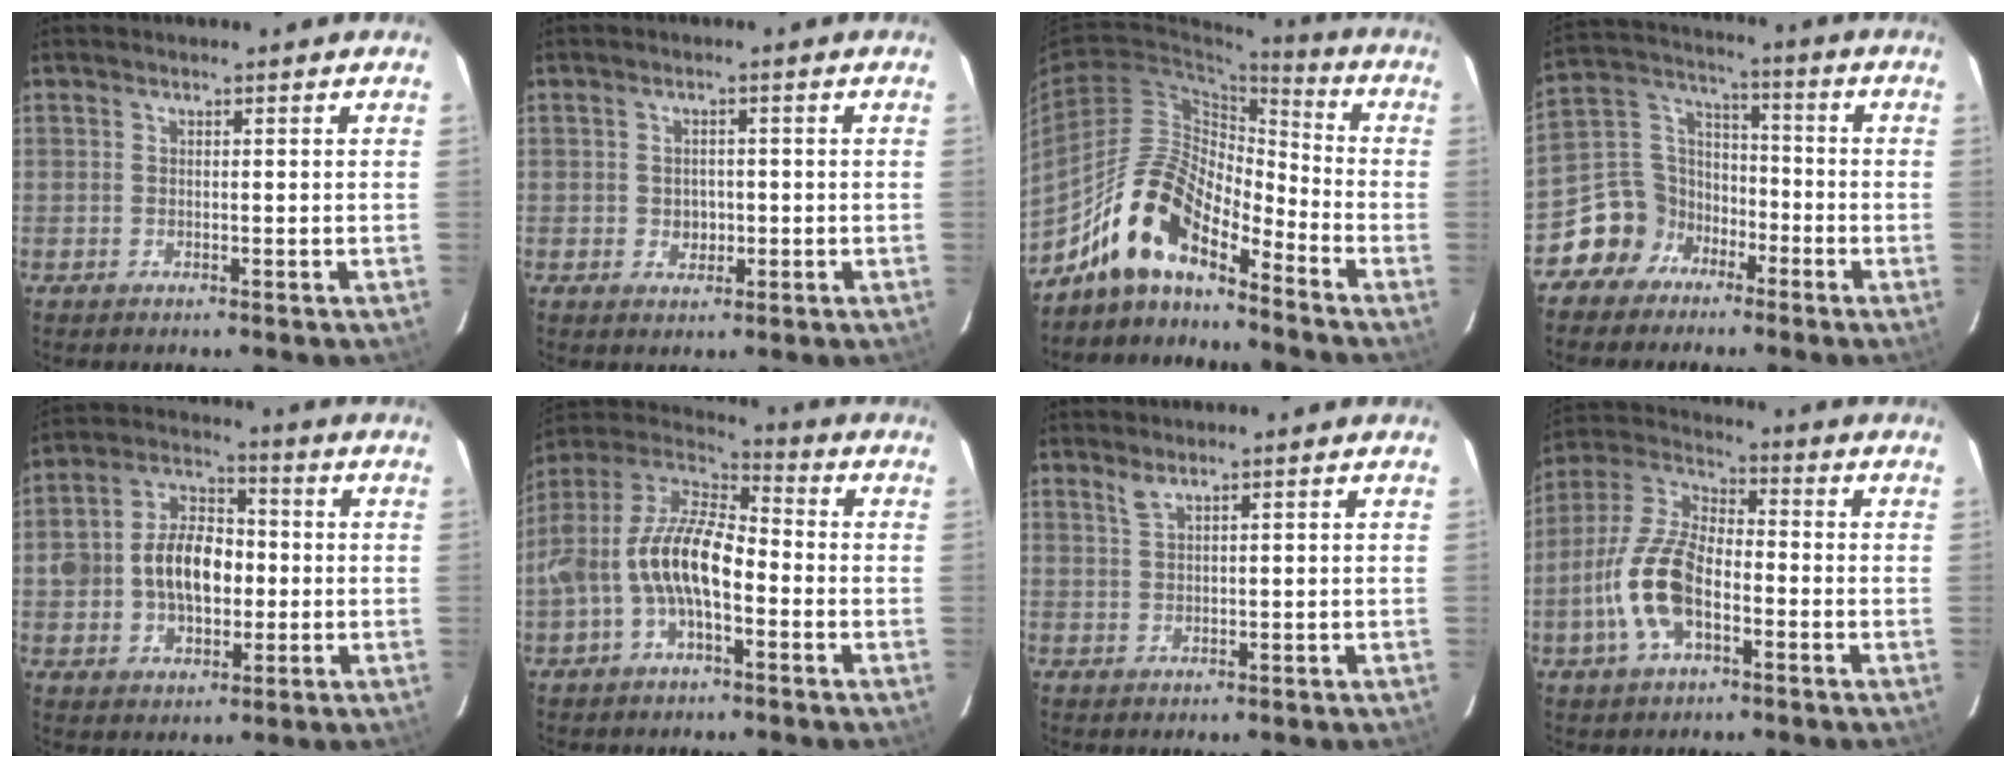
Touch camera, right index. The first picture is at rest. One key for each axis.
{"total": 2.8, "fx": -0.4, "fy": 2.5, "fz": 1.2, "tx": -0.020, "ty": 0.005, "tz": -0.001}
{"total": 13.3, "fx": -10.6, "fy": 4.2, "fz": 6.9, "tx": -0.132, "ty": 0.014, "tz": -0.212}
{"total": 10.7, "fx": -6.8, "fy": 8.2, "fz": 1.5, "tx": -0.048, "ty": 0.055, "tz": -0.126}
{"total": 12.3, "fx": -0.9, "fy": 8.3, "fz": 9.1, "tx": -0.176, "ty": 0.028, "tz": -0.012}
{"total": 14.4, "fx": -3.5, "fy": 6.2, "fz": 12.6, "tx": -0.250, "ty": 0.011, "tz": -0.069}
{"total": 1.4, "fx": 1.2, "fy": 0.0, "fz": 0.8, "tx": -0.018, "ty": 0.001, "tz": 0.025}
{"total": 13.0, "fx": -4.4, "fy": 6.1, "fz": 10.6, "tx": -0.230, "ty": 0.006, "tz": -0.086}